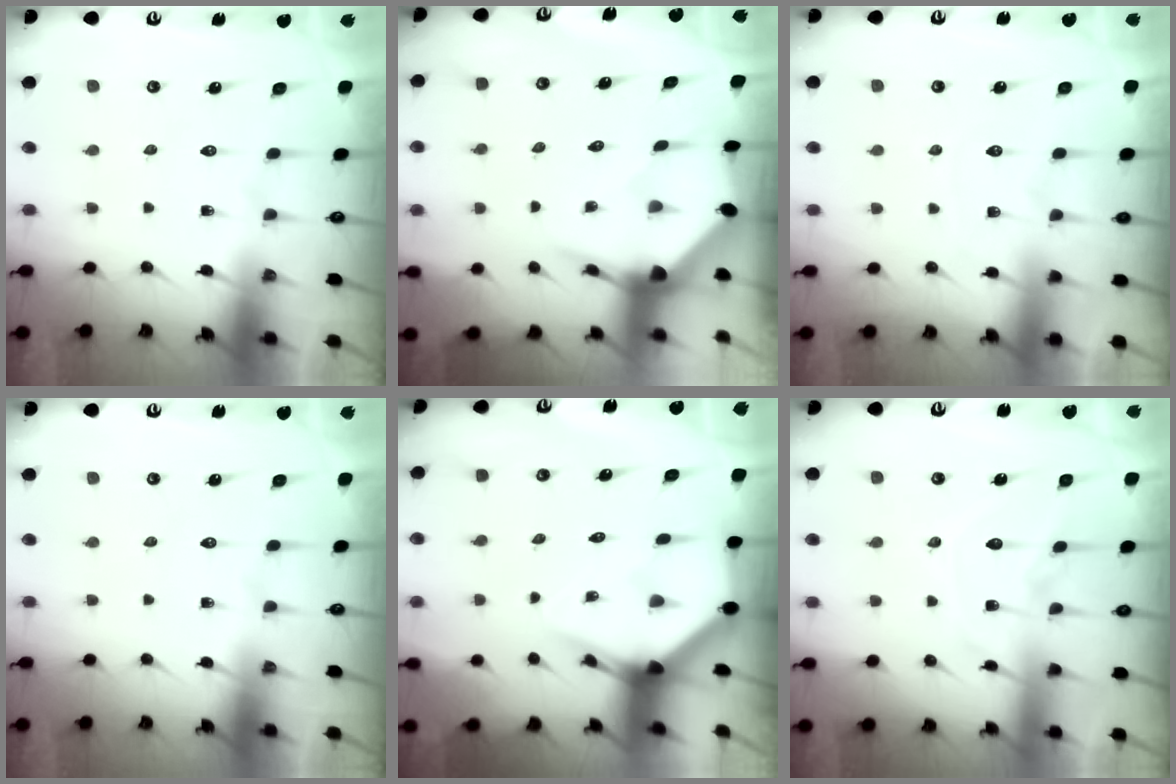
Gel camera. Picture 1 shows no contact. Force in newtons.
{"total": 3.7, "press": 3.7, "slide": 0.4}
{"total": 2.9, "press": 2.9, "slide": 0.4}
{"total": 0.0}
{"total": 3.9, "press": 3.9, "slide": 0.2}
{"total": 9.4, "press": 9.4, "slide": 0.7}